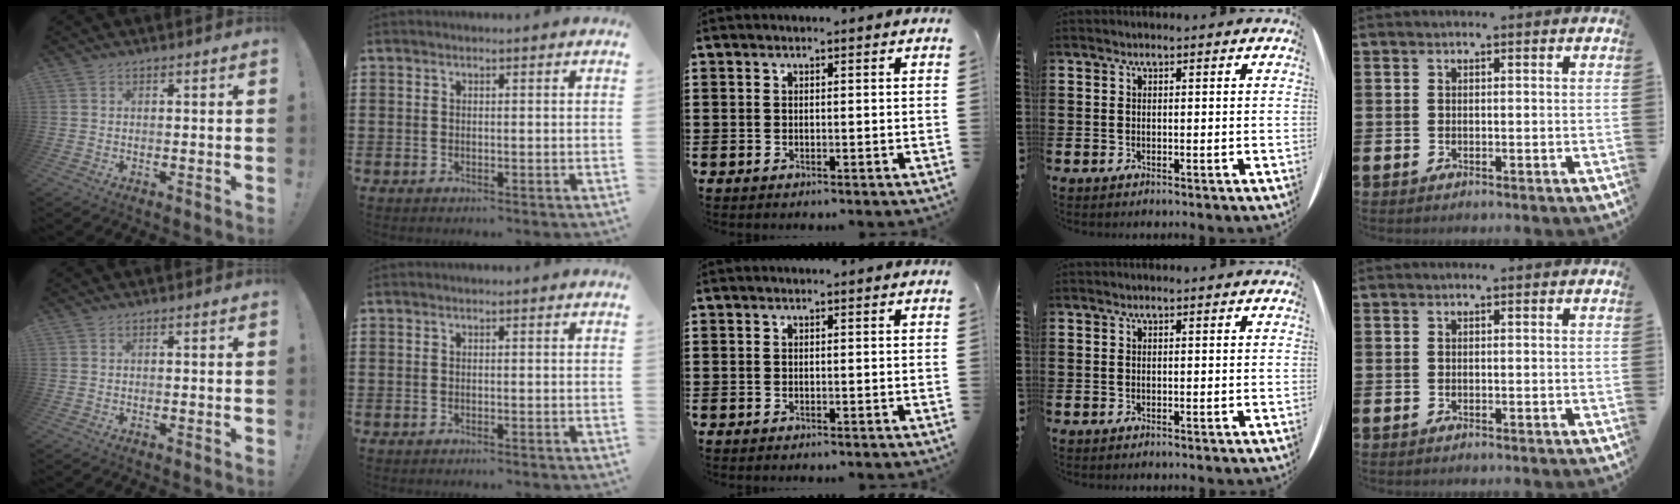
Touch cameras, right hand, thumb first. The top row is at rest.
{}